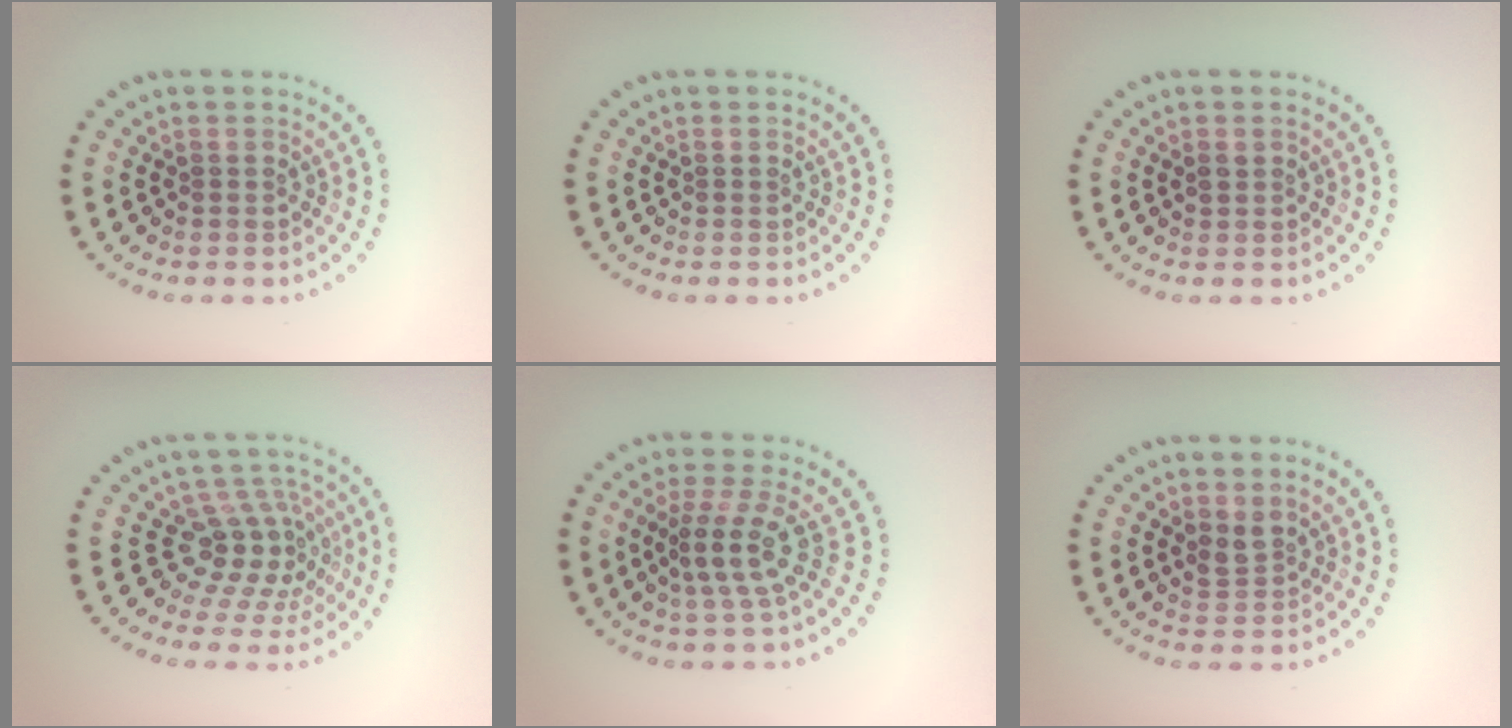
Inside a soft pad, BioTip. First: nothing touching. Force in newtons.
{"total": 0.0}
{"total": 0.8, "press": 0.7, "slide": 0.3}
{"total": 4.2, "press": 2.8, "slide": 3.1}
{"total": 3.3, "press": 2.5, "slide": 2.1}
{"total": 1.7, "press": 1.3, "slide": 1.1}